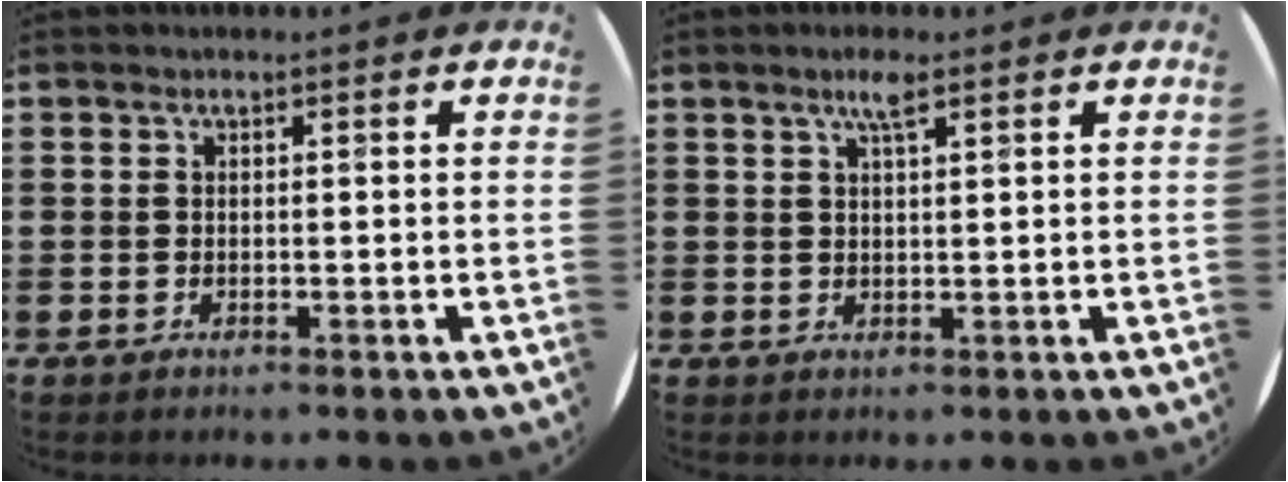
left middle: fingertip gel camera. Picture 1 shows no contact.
{"total": 2.7, "force": [1.8, 0.3, 1.9], "torque": [-0.041, 0.004, 0.032]}